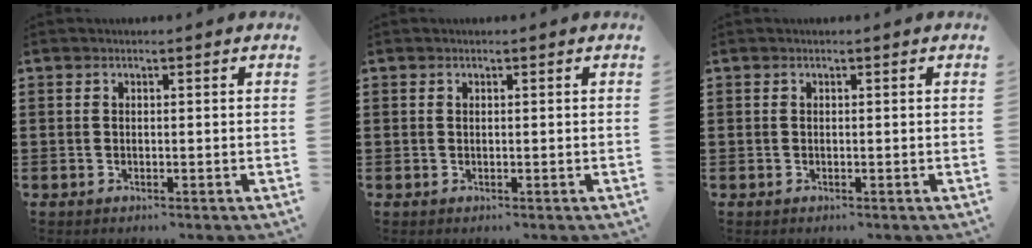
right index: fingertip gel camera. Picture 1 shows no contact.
{"total": 0.0}
{"total": 0.0}